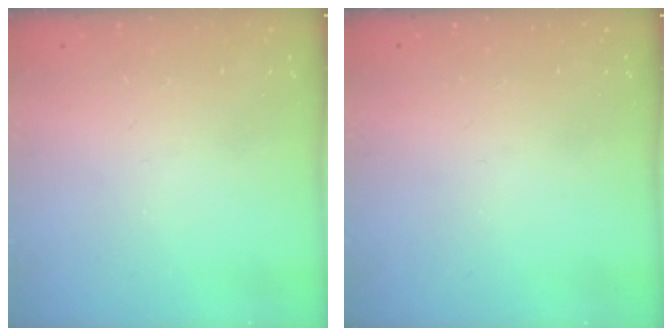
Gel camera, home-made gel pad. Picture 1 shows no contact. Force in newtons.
{"total": 0.0}